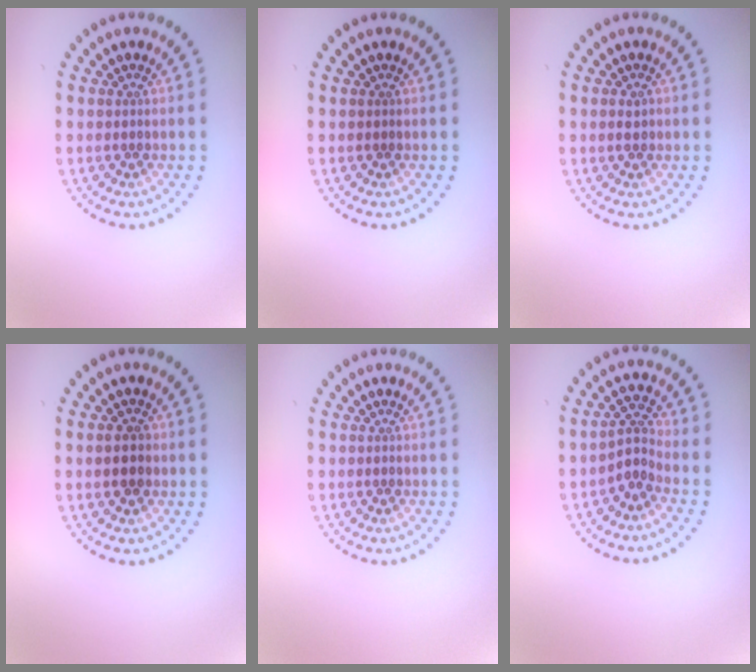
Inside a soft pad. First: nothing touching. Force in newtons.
{"total": 0.0}
{"total": 1.0, "press": 1.0, "slide": 0.1}
{"total": 2.1, "press": 2.1, "slide": 0.1}
{"total": 0.0}
{"total": 2.2, "press": 1.5, "slide": 1.5}